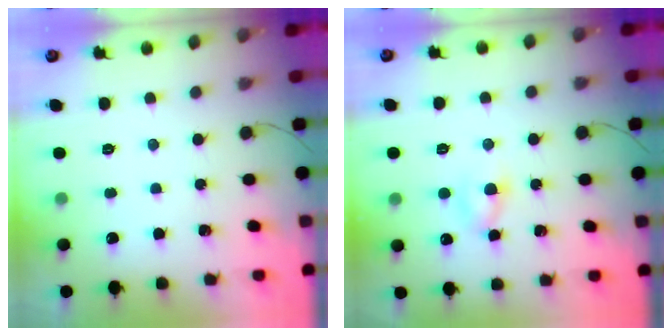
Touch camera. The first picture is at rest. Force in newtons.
{"total": 2.9, "press": 2.6, "slide": 1.2}